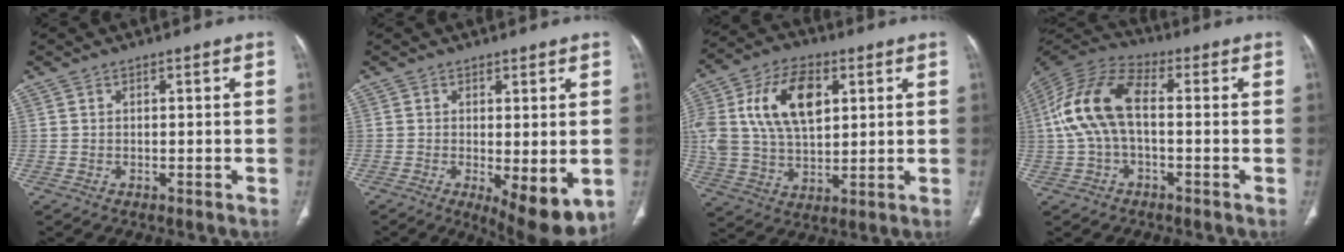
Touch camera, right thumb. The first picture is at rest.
{"total": 9.1, "force": [-2.1, 3.0, 8.3], "torque": [-0.119, -0.026, -0.024]}
{"total": 20.0, "force": [5.7, 11.8, 15.1], "torque": [-0.297, -0.005, 0.105]}
{"total": 13.6, "force": [0.0, 7.1, 11.5], "torque": [-0.244, 0.038, -0.008]}